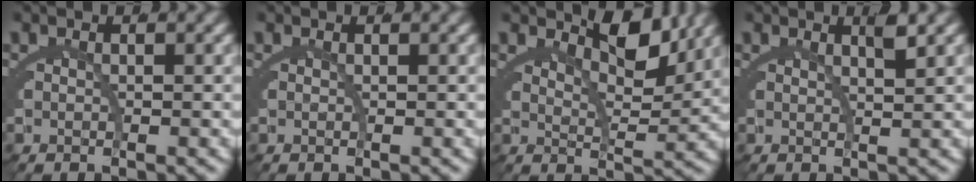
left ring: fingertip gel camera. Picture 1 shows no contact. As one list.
[{"total": 0.0}, {"total": 4.5, "force": [3.8, 1.0, 2.3], "torque": [-0.035, -0.008, 0.070]}, {"total": 1.3, "force": [0.5, -1.1, 0.5], "torque": [-0.008, -0.006, 0.017]}]